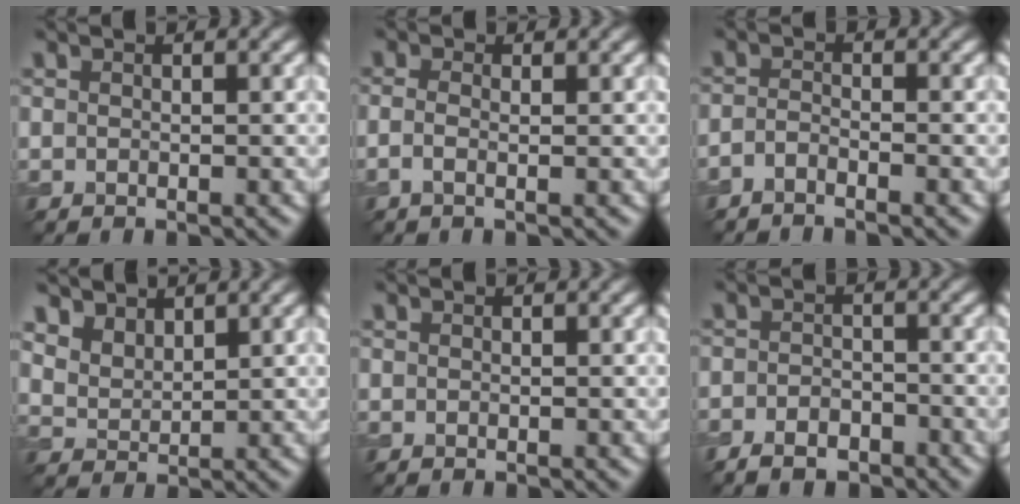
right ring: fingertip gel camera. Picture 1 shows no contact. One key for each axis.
{"total": 1.4, "fx": -0.3, "fy": 0.5, "fz": 1.2, "tx": -0.026, "ty": -0.006, "tz": -0.012}
{"total": 1.5, "fx": -1.2, "fy": 0.3, "fz": 0.8, "tx": -0.018, "ty": -0.005, "tz": -0.029}
{"total": 3.8, "fx": 2.9, "fy": 2.0, "fz": 1.3, "tx": -0.044, "ty": -0.007, "tz": 0.067}
{"total": 0.0}
{"total": 3.2, "fx": -2.4, "fy": 1.6, "fz": 1.5, "tx": -0.018, "ty": 0.000, "tz": -0.046}